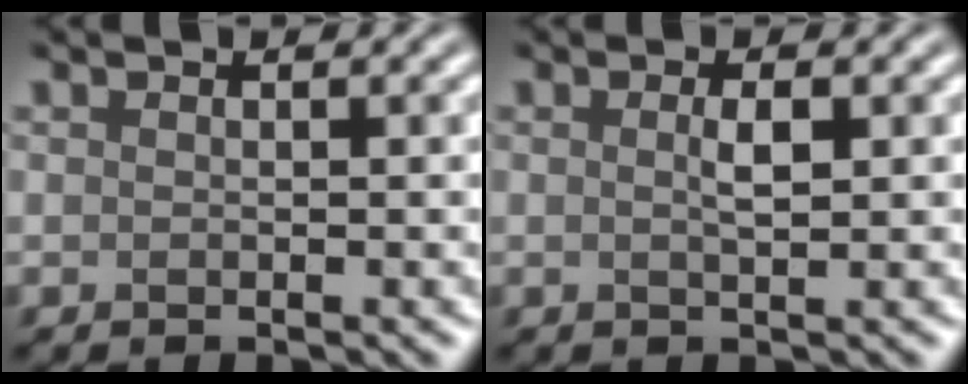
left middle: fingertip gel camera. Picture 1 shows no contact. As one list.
[{"total": 1.4, "force": [0.2, 0.3, 1.4], "torque": [-0.026, 0.003, 0.002]}]